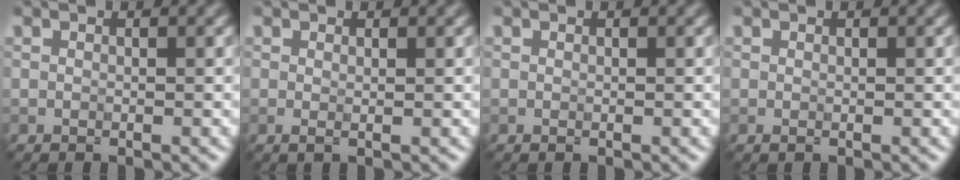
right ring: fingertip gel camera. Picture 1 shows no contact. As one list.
[{"total": 0.6, "force": [0.1, 0.1, 0.6], "torque": [-0.014, -0.004, 0.001]}, {"total": 0.0}, {"total": 0.0}]